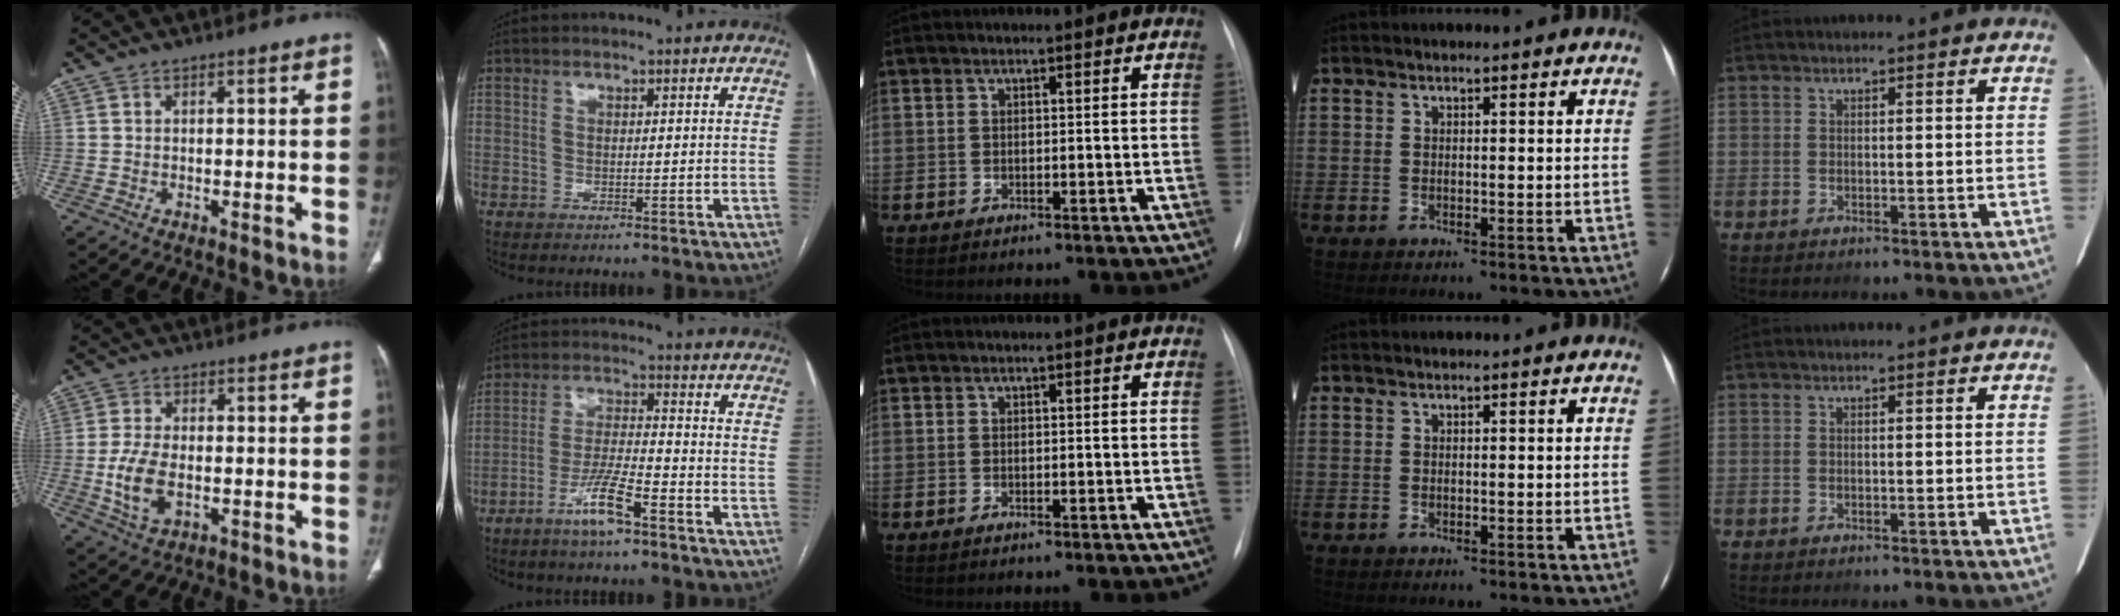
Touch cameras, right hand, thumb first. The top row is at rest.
{"thumb": {"total": 7.7, "force": [-1.5, 4.3, 6.2], "torque": [-0.130, -0.001, -0.023]}, "index": {"total": 7.6, "force": [-4.8, 0.7, 5.9], "torque": [-0.118, -0.003, -0.089]}}